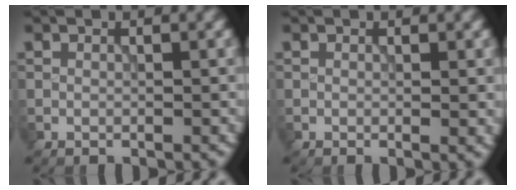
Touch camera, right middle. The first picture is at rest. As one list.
[{"total": 0.8, "force": [0.2, 0.1, 0.8], "torque": [-0.007, -0.003, 0.000]}]